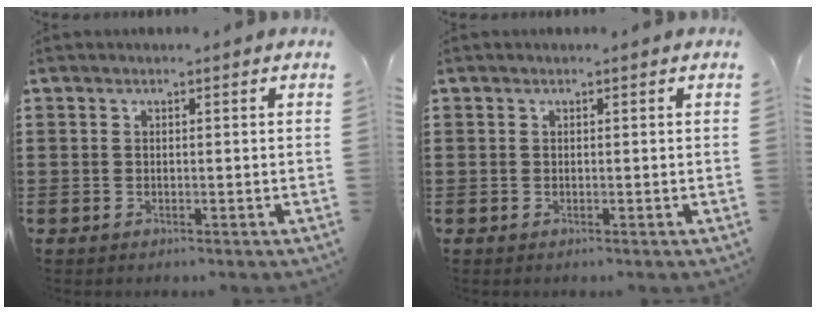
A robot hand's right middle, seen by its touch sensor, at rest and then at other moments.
{"total": 0.0}